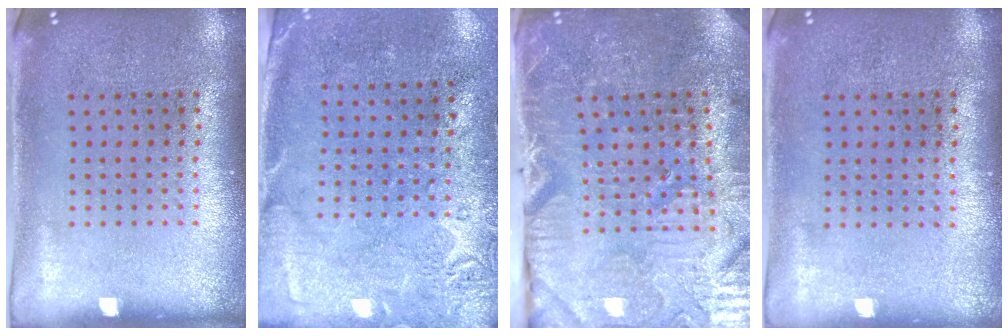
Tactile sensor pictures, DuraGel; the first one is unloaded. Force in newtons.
{"total": 2.7, "press": 2.2, "slide": 1.6}
{"total": 3.9, "press": 3.8, "slide": 0.5}
{"total": 0.0}